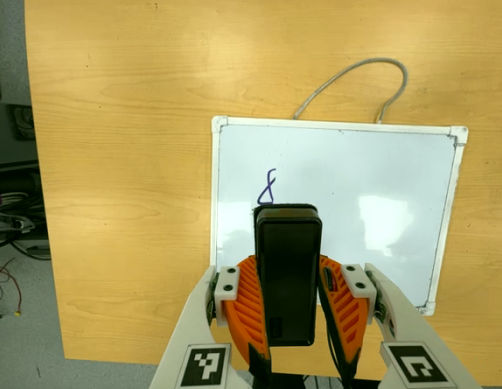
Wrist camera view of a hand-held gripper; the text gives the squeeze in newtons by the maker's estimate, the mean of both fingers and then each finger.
{"total": 7.3, "left": 5.8, "right": 8.9}